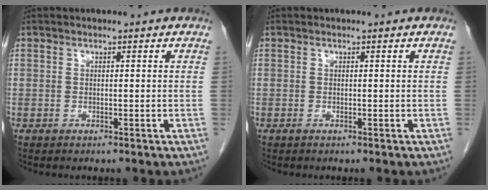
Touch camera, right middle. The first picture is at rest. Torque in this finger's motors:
{"motor_torque": [0.21, -0.04, 0.04, 0.00]}